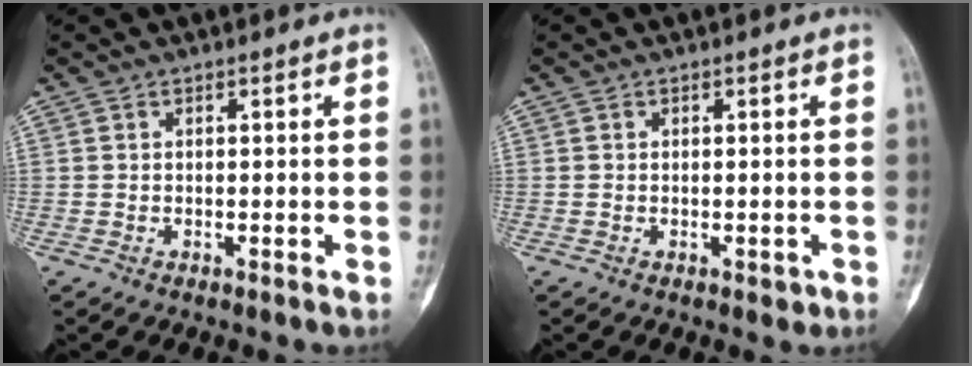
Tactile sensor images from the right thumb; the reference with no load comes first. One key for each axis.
{"total": 1.0, "fx": -0.3, "fy": 0.7, "fz": 0.6, "tx": 0.000, "ty": 0.001, "tz": -0.003}